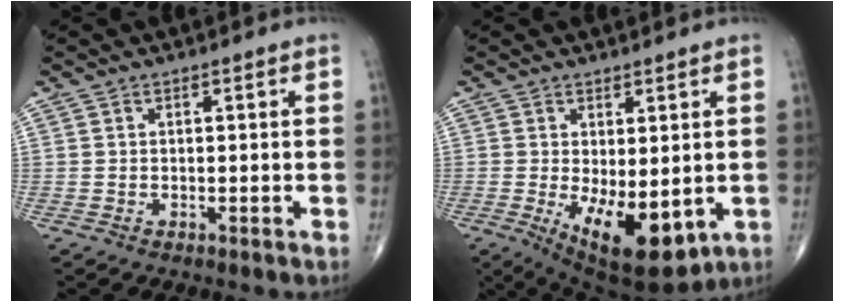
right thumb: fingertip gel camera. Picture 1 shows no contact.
{"total": 12.5, "force": [-2.7, 5.6, 10.8], "torque": [-0.156, -0.024, -0.019]}